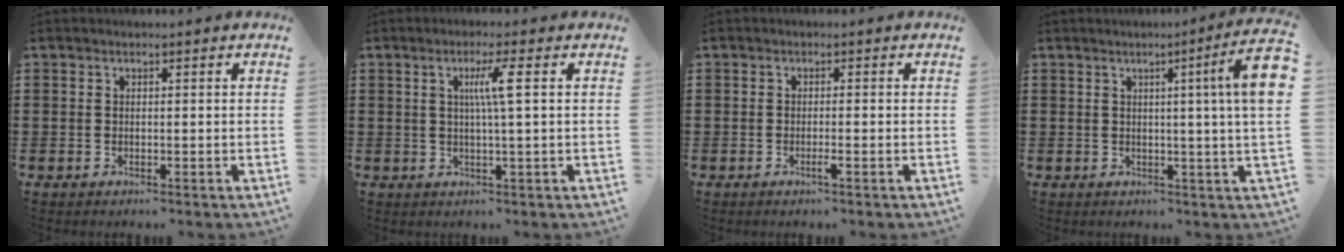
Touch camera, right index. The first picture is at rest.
{"total": 4.5, "force": [0.9, -0.3, 4.4], "torque": [-0.085, -0.001, 0.010]}
{"total": 1.5, "force": [-0.8, -0.2, 1.2], "torque": [-0.021, -0.007, -0.014]}
{"total": 7.9, "force": [1.8, -0.4, 7.6], "torque": [-0.117, -0.013, 0.023]}